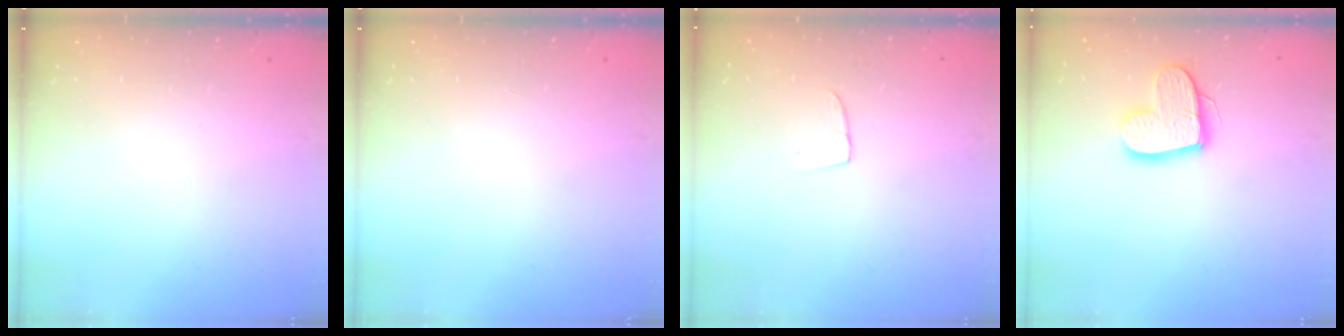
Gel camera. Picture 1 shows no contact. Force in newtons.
{"total": 0.0}
{"total": 2.9, "press": 2.9, "slide": 0.2}
{"total": 12.9, "press": 12.9, "slide": 1.0}